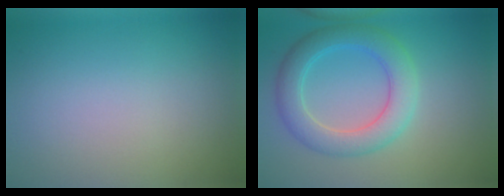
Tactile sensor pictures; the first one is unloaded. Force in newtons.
{"total": 5.0, "press": 5.0, "slide": 0.5}